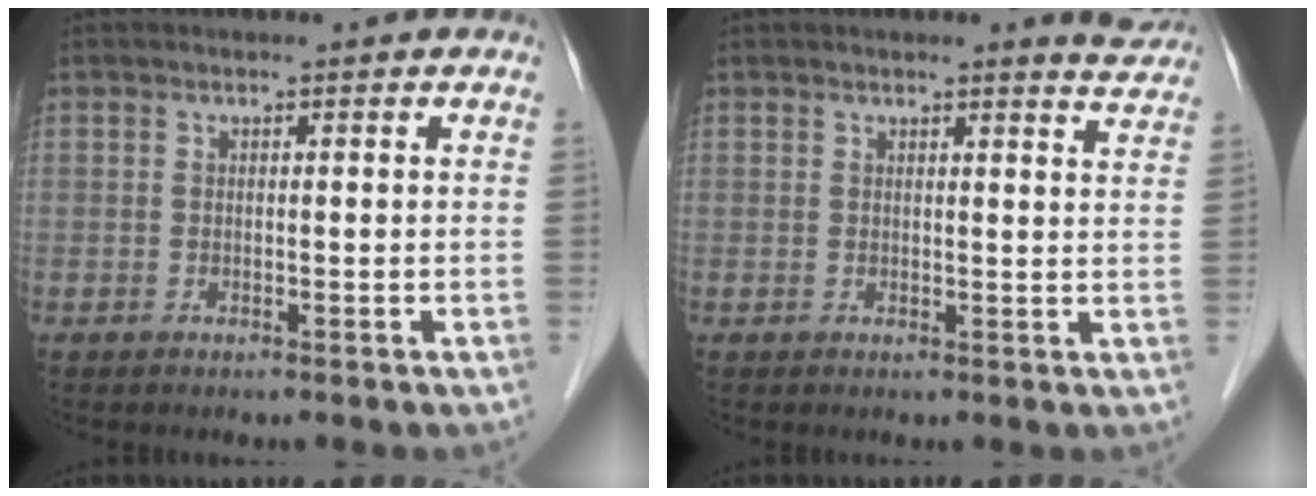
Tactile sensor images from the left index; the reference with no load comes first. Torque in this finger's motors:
{"motor_torque": [0.99, -1.15, 0.48, 0.04]}